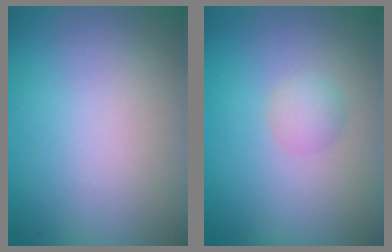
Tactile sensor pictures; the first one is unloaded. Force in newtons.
{"total": 1.4, "press": 1.4, "slide": 0.1}